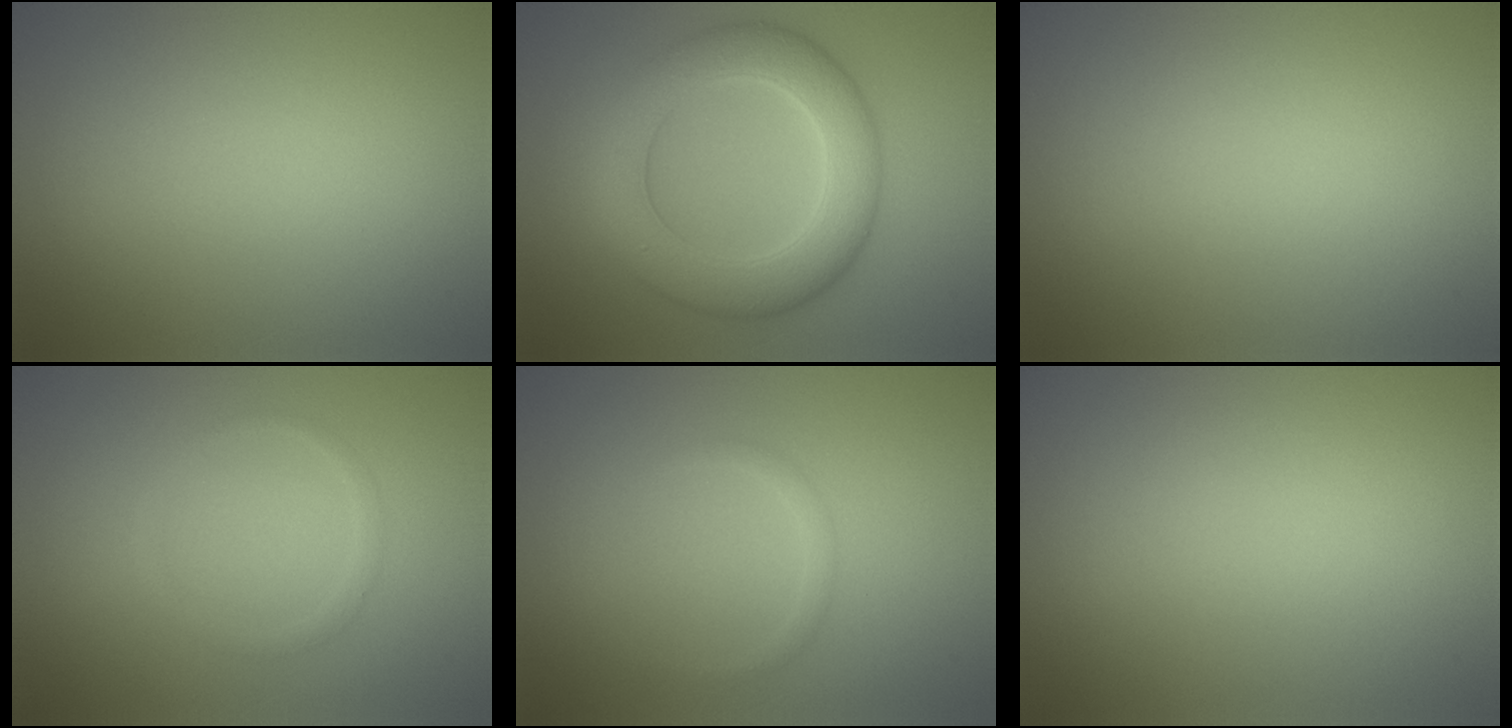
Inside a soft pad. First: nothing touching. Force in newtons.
{"total": 7.4, "press": 7.4, "slide": 0.4}
{"total": 0.0}
{"total": 0.9, "press": 0.9, "slide": 0.1}
{"total": 0.8, "press": 0.8, "slide": 0.0}
{"total": 0.0}